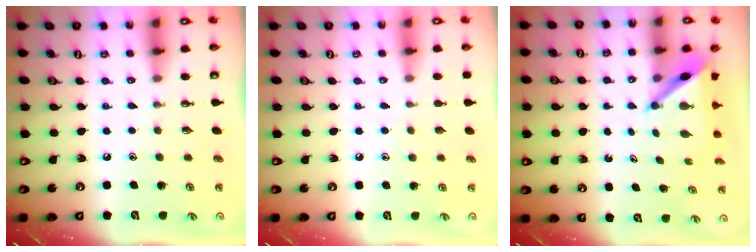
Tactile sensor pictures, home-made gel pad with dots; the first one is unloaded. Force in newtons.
{"total": 4.4, "press": 4.4, "slide": 0.5}
{"total": 5.0, "press": 5.0, "slide": 0.3}